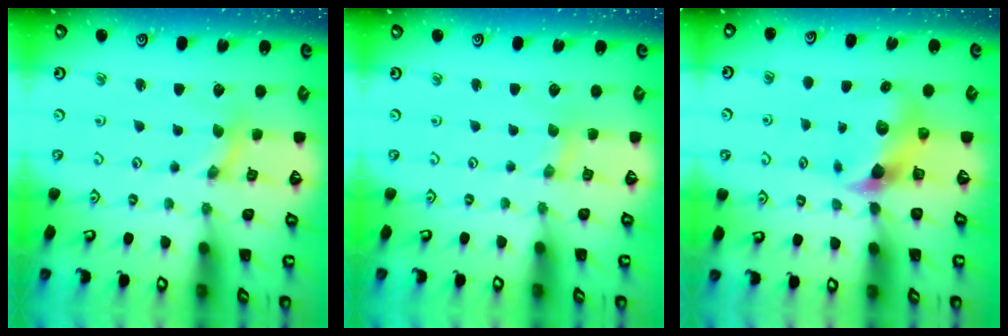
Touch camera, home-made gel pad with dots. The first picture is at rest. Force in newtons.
{"total": 0.0}
{"total": 8.0, "press": 7.9, "slide": 1.1}